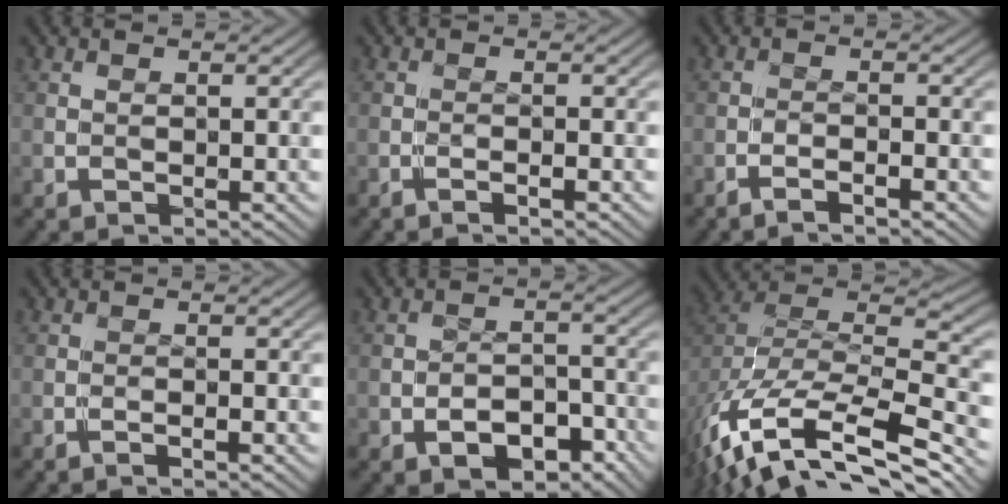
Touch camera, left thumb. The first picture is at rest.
{"total": 1.4, "force": [-1.0, -0.5, 0.8], "torque": [-0.021, 0.003, -0.020]}
{"total": 2.5, "force": [-2.1, -0.4, 1.2], "torque": [-0.025, 0.005, -0.044]}
{"total": 1.1, "force": [-0.8, -0.5, 0.6], "torque": [-0.017, 0.002, -0.015]}
{"total": 4.6, "force": [-2.8, 2.5, 2.6], "torque": [-0.035, -0.002, -0.045]}
{"total": 13.7, "force": [-8.9, 6.0, 8.4], "torque": [-0.198, -0.032, -0.135]}